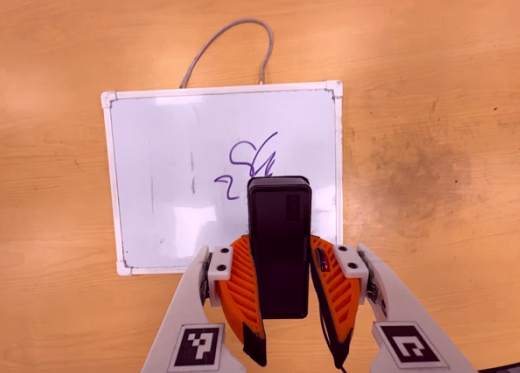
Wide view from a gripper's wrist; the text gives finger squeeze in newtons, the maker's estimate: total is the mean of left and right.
{"total": 7.8, "left": 6.1, "right": 9.6}